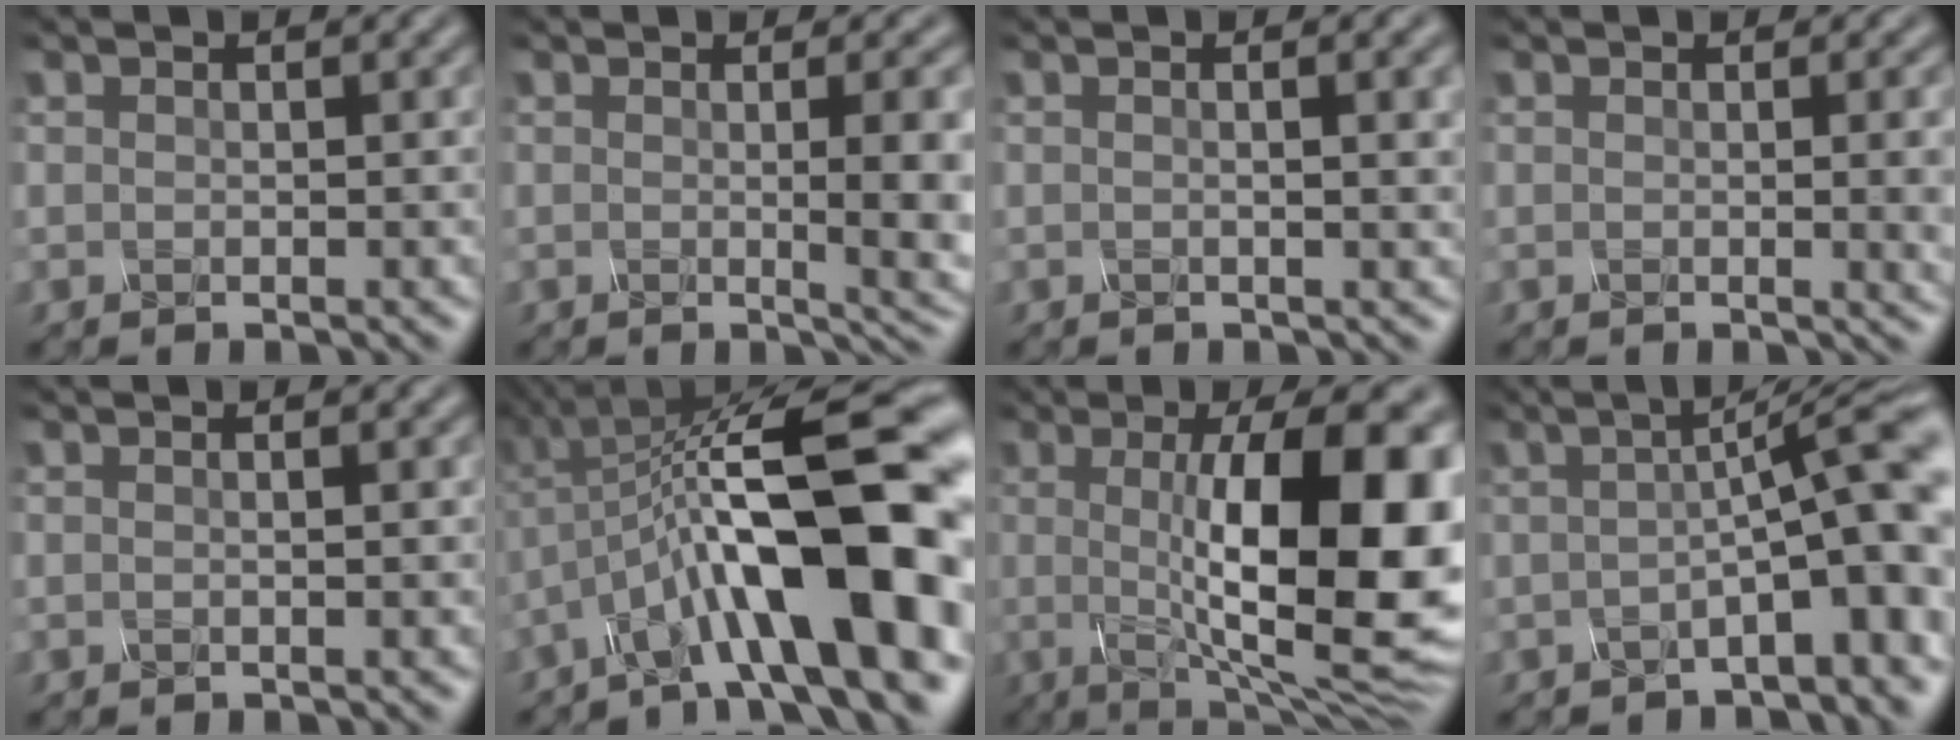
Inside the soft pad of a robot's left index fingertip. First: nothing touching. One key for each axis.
{"total": 6.6, "fx": -0.2, "fy": 2.1, "fz": 6.3, "tx": -0.059, "ty": -0.002, "tz": 0.001}
{"total": 4.4, "fx": 0.6, "fy": 1.8, "fz": 4.0, "tx": -0.034, "ty": 0.016, "tz": -0.012}
{"total": 4.4, "fx": 0.0, "fy": 1.7, "fz": 4.0, "tx": -0.028, "ty": 0.002, "tz": 0.000}
{"total": 1.0, "fx": 0.0, "fy": 0.4, "fz": 1.0, "tx": -0.013, "ty": 0.000, "tz": -0.008}
{"total": 15.0, "fx": -3.4, "fy": 4.3, "fz": 13.9, "tx": -0.202, "ty": 0.028, "tz": -0.055}
{"total": 14.8, "fx": 0.1, "fy": 4.2, "fz": 14.2, "tx": -0.167, "ty": 0.002, "tz": -0.003}
{"total": 8.6, "fx": -1.0, "fy": 1.9, "fz": 8.3, "tx": -0.096, "ty": 0.024, "tz": -0.031}